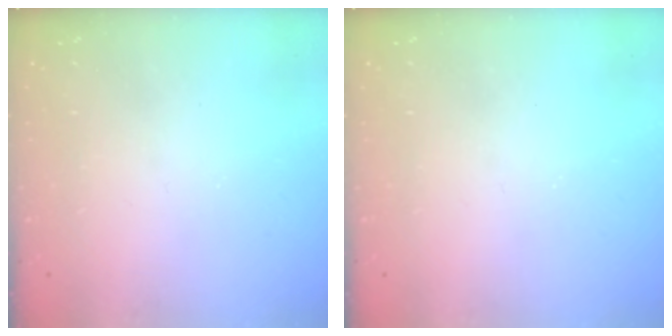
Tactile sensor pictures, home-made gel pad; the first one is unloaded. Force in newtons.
{"total": 0.0}